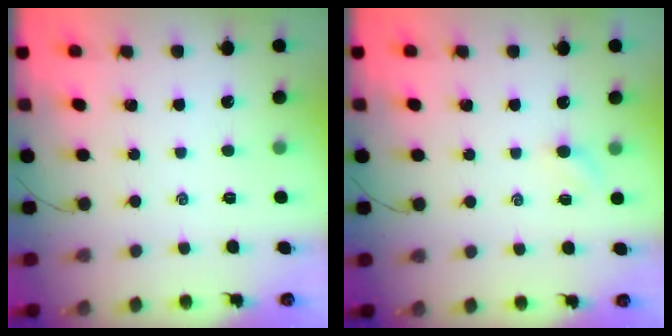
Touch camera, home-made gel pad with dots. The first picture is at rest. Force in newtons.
{"total": 2.5, "press": 2.4, "slide": 0.8}